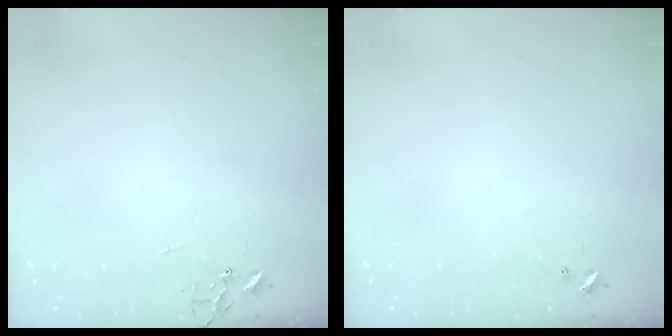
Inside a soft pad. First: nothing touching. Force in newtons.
{"total": 0.0}